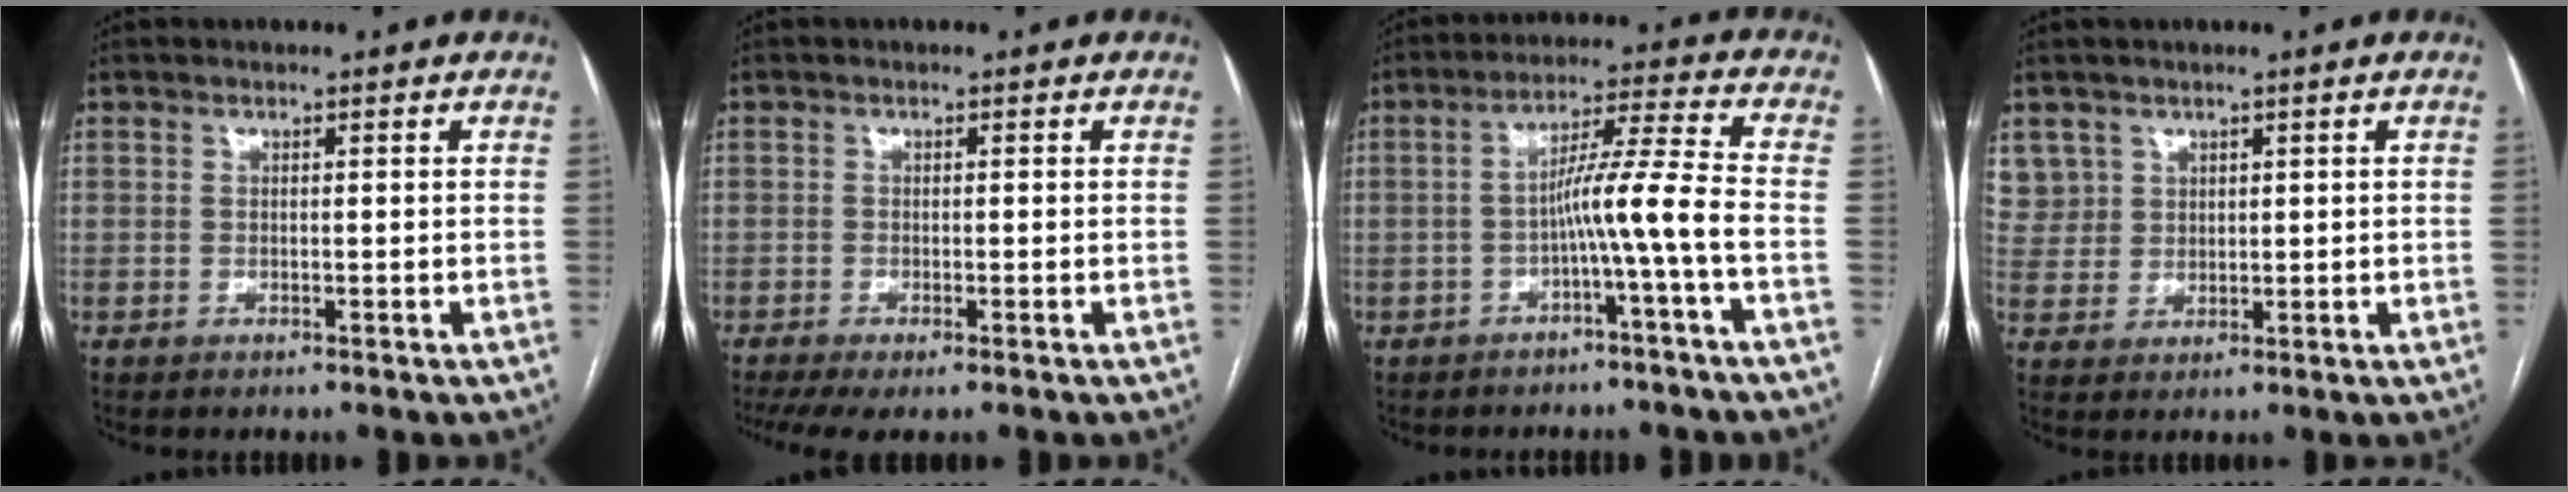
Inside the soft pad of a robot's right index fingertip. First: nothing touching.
{"total": 5.1, "force": [-3.4, 1.0, 3.6], "torque": [-0.060, -0.014, -0.059]}
{"total": 7.8, "force": [-2.5, -1.7, 7.2], "torque": [-0.119, 0.021, -0.043]}
{"total": 5.6, "force": [3.2, 4.6, -0.1], "torque": [0.013, 0.009, 0.069]}